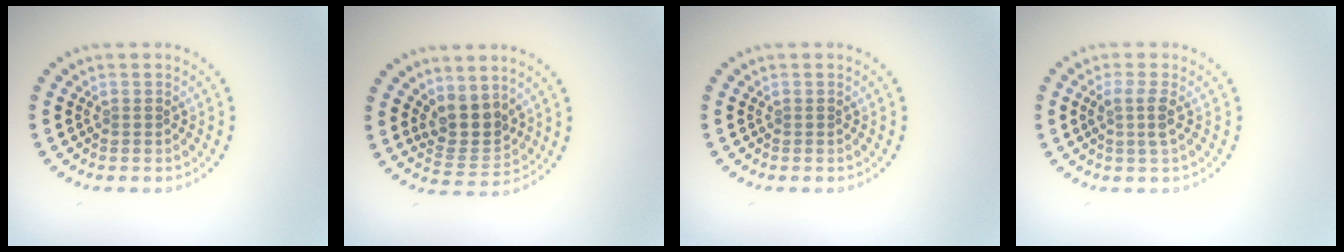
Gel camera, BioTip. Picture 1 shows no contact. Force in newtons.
{"total": 3.4, "press": 2.8, "slide": 1.9}
{"total": 0.0}
{"total": 2.0, "press": 1.6, "slide": 1.2}